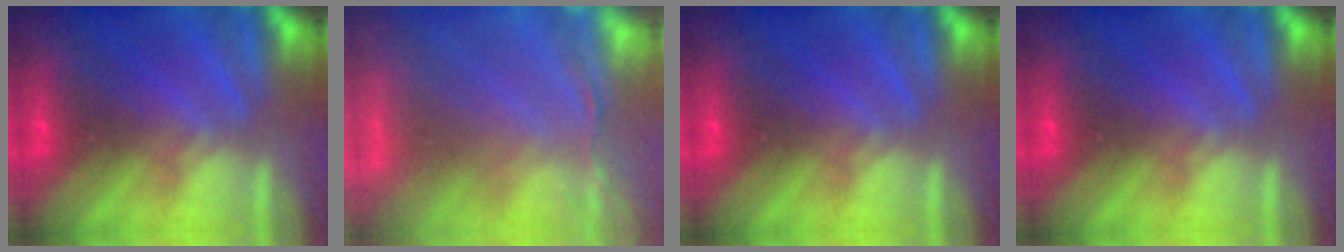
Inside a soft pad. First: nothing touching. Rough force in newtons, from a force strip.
{"total": 10.9}
{"total": 0.0}
{"total": 0.0}